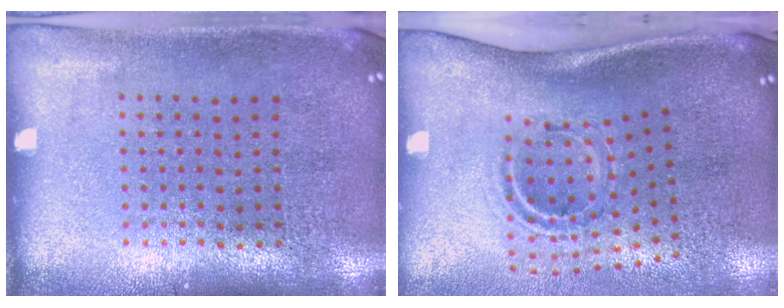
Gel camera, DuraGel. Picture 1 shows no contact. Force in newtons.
{"total": 2.2, "press": 1.2, "slide": 1.8}